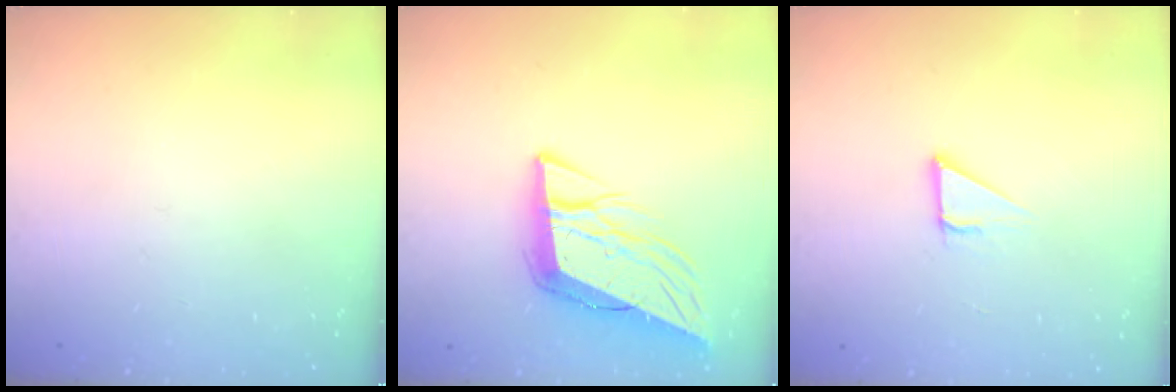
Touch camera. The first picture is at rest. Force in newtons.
{"total": 11.8, "press": 11.2, "slide": 3.6}
{"total": 2.8, "press": 2.8, "slide": 0.2}